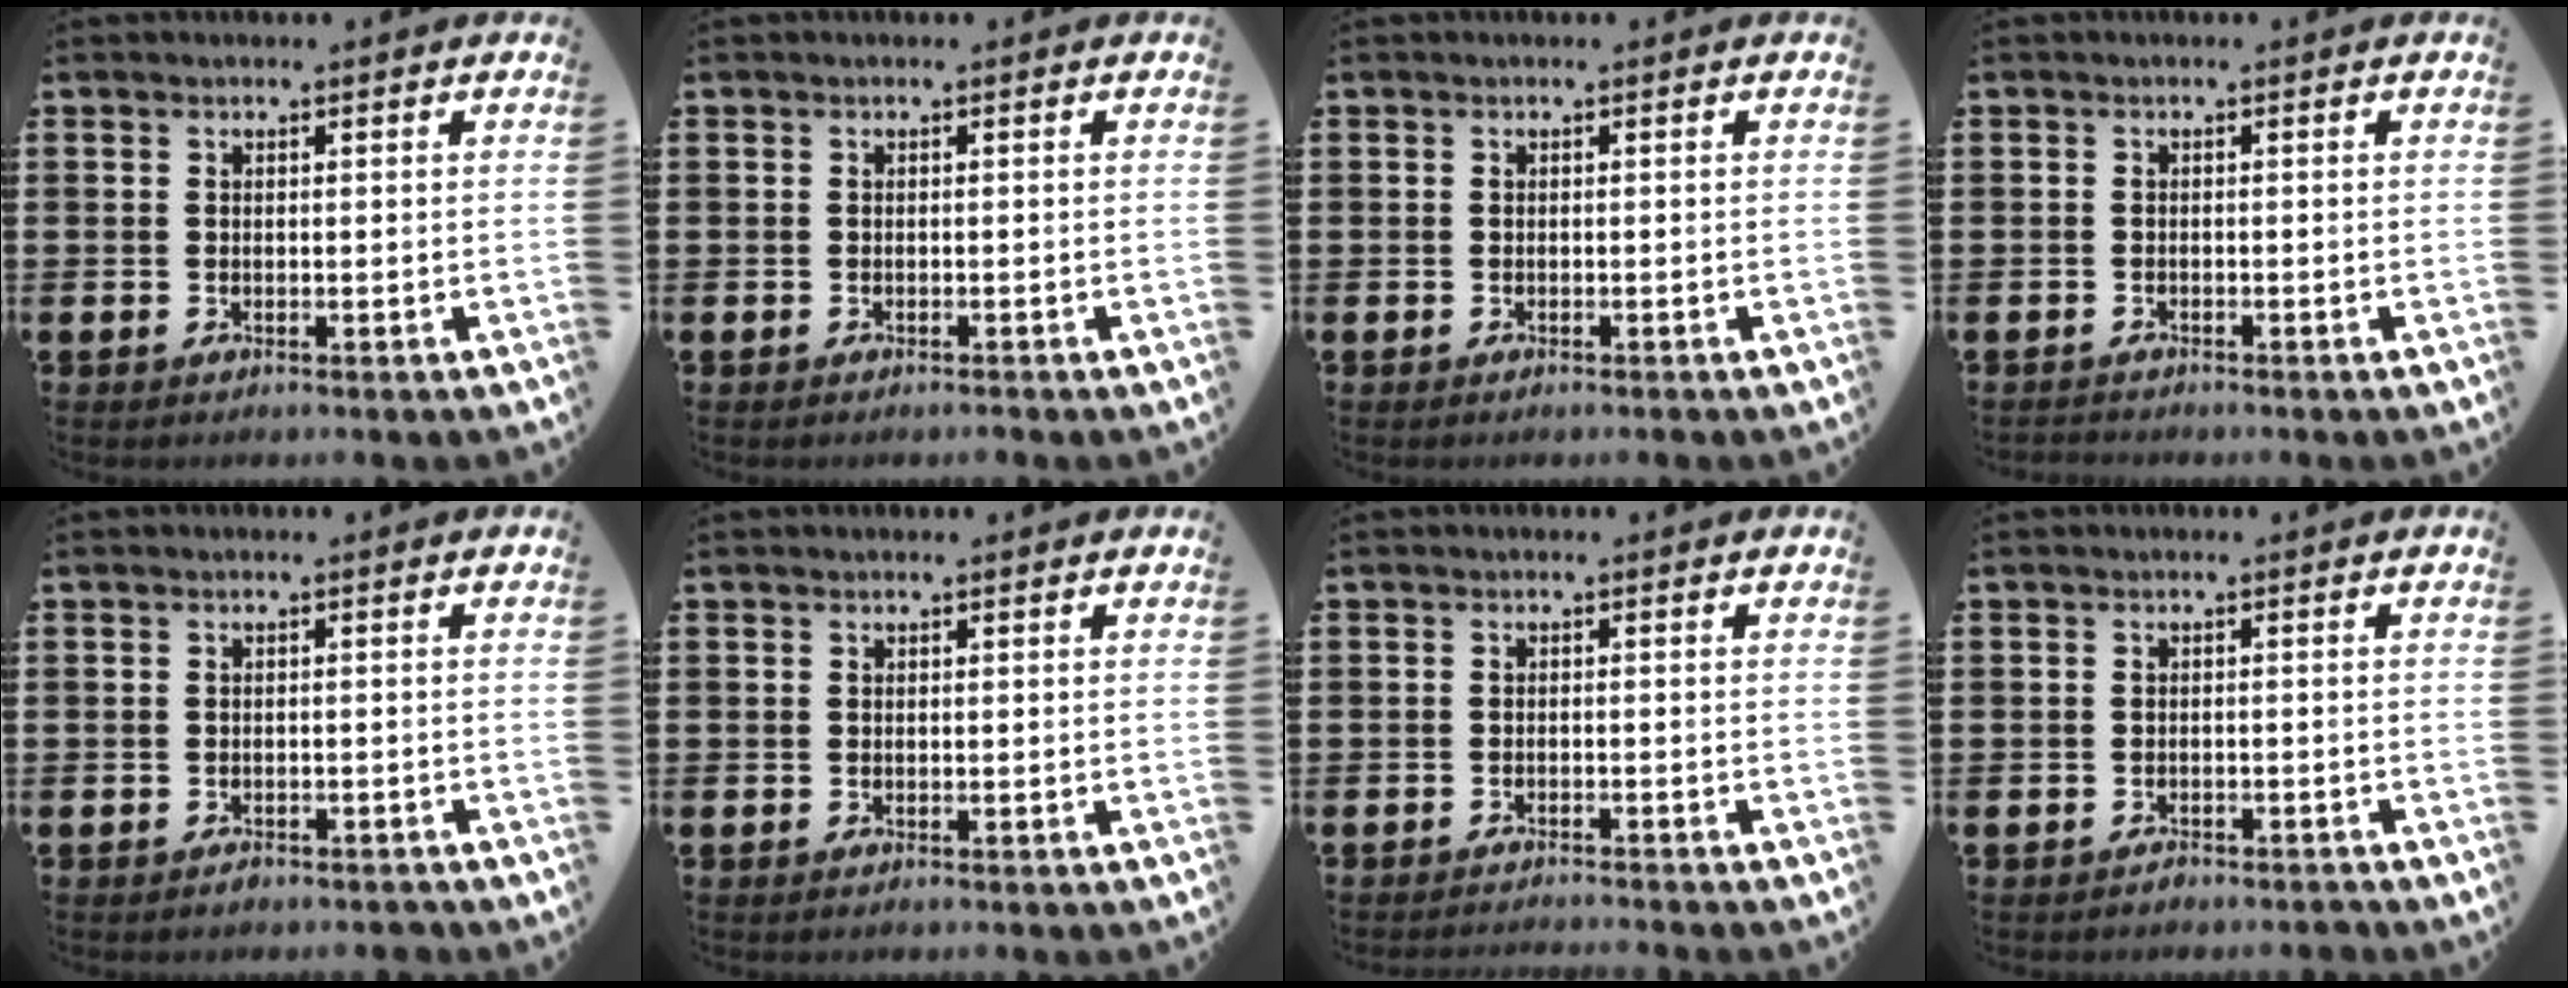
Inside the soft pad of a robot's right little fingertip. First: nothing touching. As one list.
[{"total": 0.0}, {"total": 0.0}, {"total": 0.5, "force": [-0.5, 0.1, 0.0], "torque": [-0.001, -0.002, -0.011]}, {"total": 0.6, "force": [-0.5, 0.3, 0.0], "torque": [-0.004, 0.001, -0.011]}, {"total": 0.0}, {"total": 1.0, "force": [-1.0, -0.2, -0.1], "torque": [0.001, 0.001, -0.021]}, {"total": 0.8, "force": [-0.8, 0.1, -0.1], "torque": [-0.004, 0.002, -0.017]}]